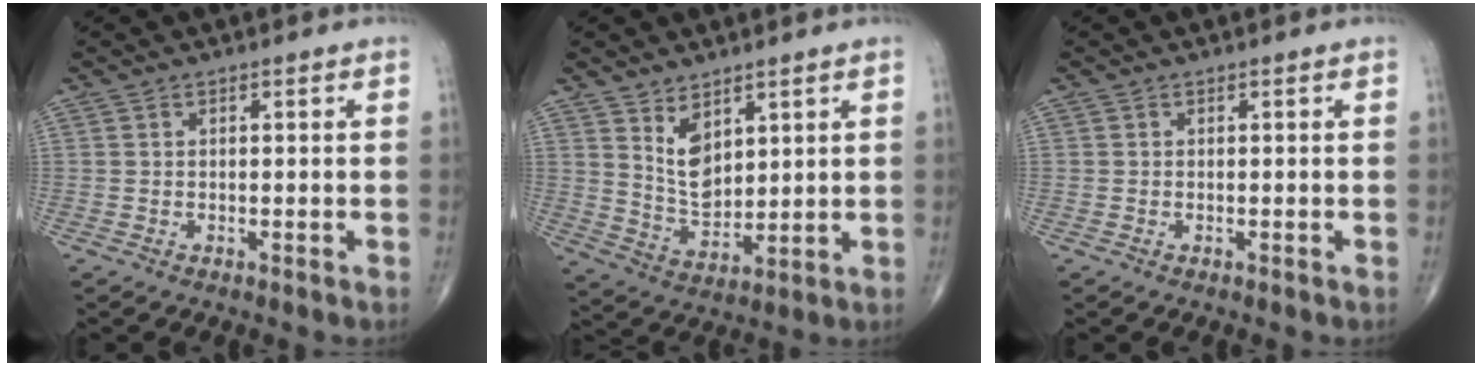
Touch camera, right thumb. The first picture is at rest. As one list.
[{"total": 7.4, "force": [3.8, 4.2, 4.8], "torque": [-0.070, -0.037, 0.083]}, {"total": 0.0}]